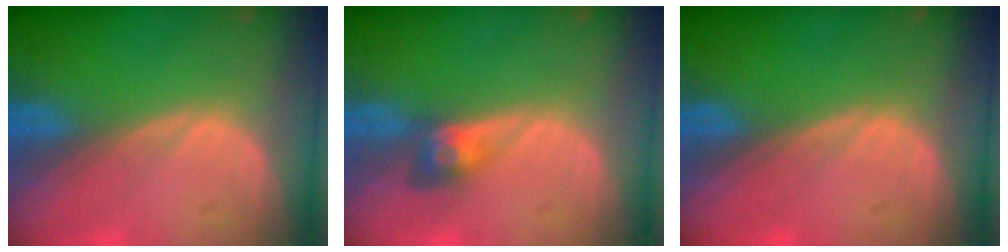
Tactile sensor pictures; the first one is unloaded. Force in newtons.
{"total": 3.1, "press": 2.7, "slide": 1.4}
{"total": 0.0}